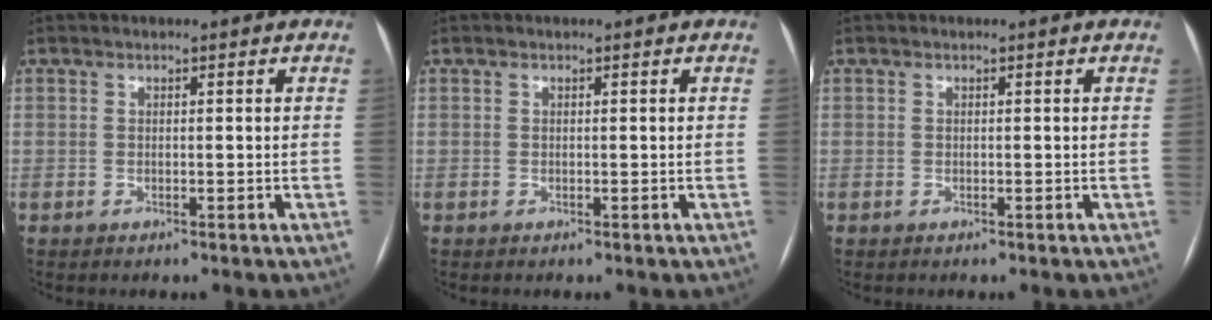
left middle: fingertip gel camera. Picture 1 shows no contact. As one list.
[{"total": 0.0}, {"total": 0.0}]